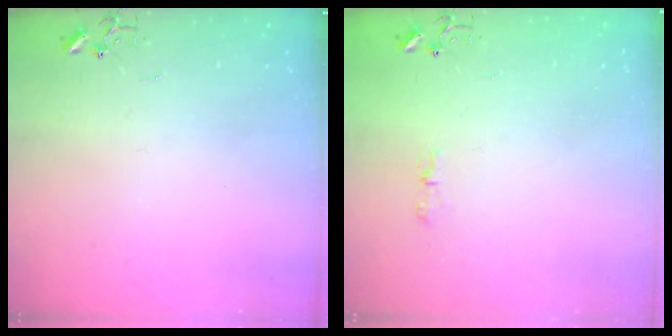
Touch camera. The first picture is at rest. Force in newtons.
{"total": 3.9, "press": 3.9, "slide": 0.5}